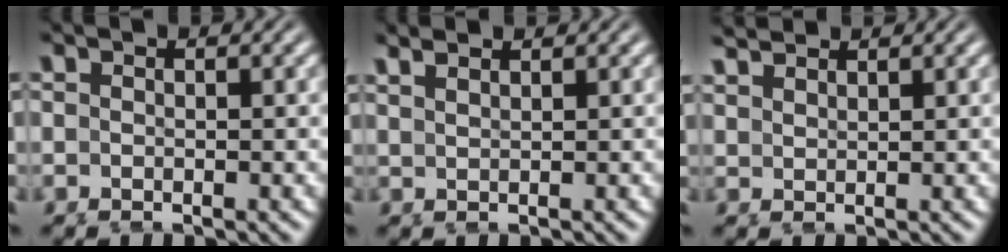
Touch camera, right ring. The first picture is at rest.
{"total": 1.5, "force": [1.4, 0.2, 0.5], "torque": [-0.008, 0.004, 0.026]}
{"total": 1.8, "force": [1.7, 0.3, 0.2], "torque": [0.001, 0.001, 0.036]}